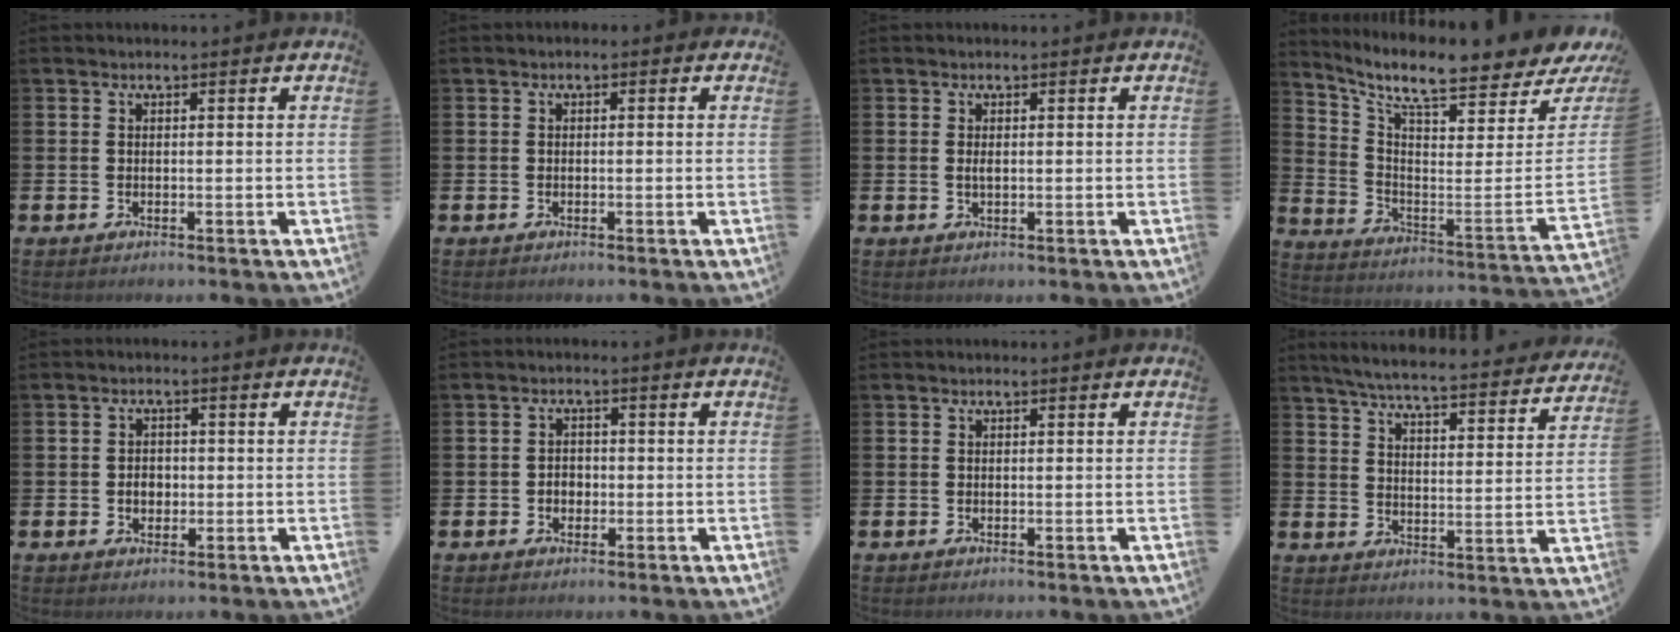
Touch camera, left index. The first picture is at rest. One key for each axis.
{"total": 0.7, "fx": -0.4, "fy": 0.5, "fz": 0.2, "tx": -0.011, "ty": 0.007, "tz": -0.009}
{"total": 0.8, "fx": 0.1, "fy": 0.3, "fz": 0.7, "tx": -0.015, "ty": 0.002, "tz": 0.001}
{"total": 8.9, "fx": 7.6, "fy": 1.6, "fz": 4.3, "tx": -0.092, "ty": -0.087, "tz": 0.121}
{"total": 2.3, "fx": -0.3, "fy": 1.8, "fz": 1.3, "tx": -0.011, "ty": 0.000, "tz": -0.011}
{"total": 2.1, "fx": -0.5, "fy": 1.8, "fz": 1.1, "tx": -0.014, "ty": 0.003, "tz": -0.015}
{"total": 0.0}
{"total": 5.9, "fx": 5.6, "fy": 0.3, "fz": 2.0, "tx": -0.057, "ty": -0.046, "tz": 0.091}